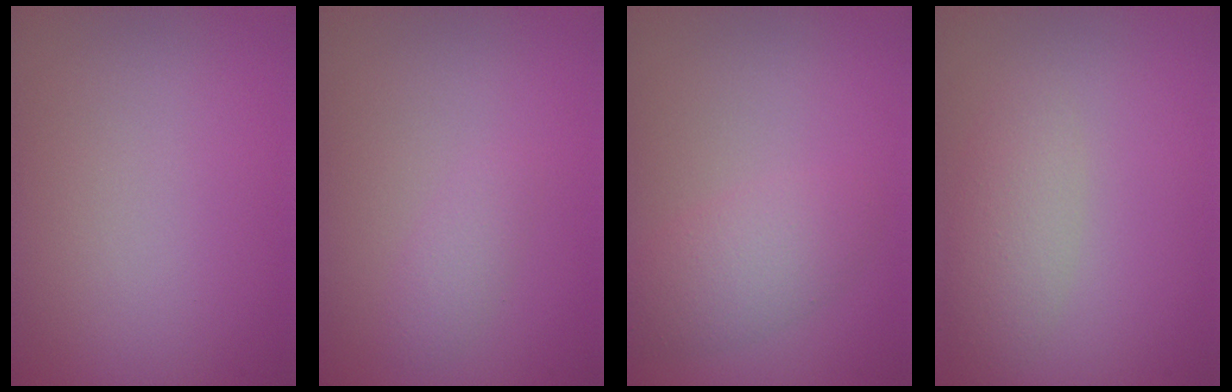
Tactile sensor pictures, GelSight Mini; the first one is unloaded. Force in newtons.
{"total": 1.2, "press": 1.2, "slide": 0.1}
{"total": 2.9, "press": 2.9, "slide": 0.0}
{"total": 2.5, "press": 2.5, "slide": 0.2}